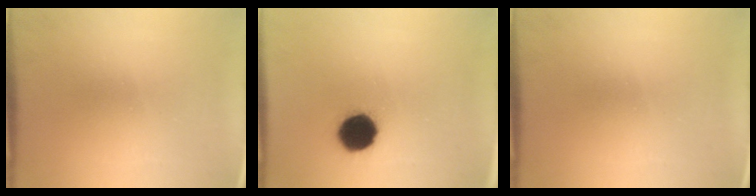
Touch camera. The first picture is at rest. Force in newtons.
{"total": 9.7}
{"total": 0.0}